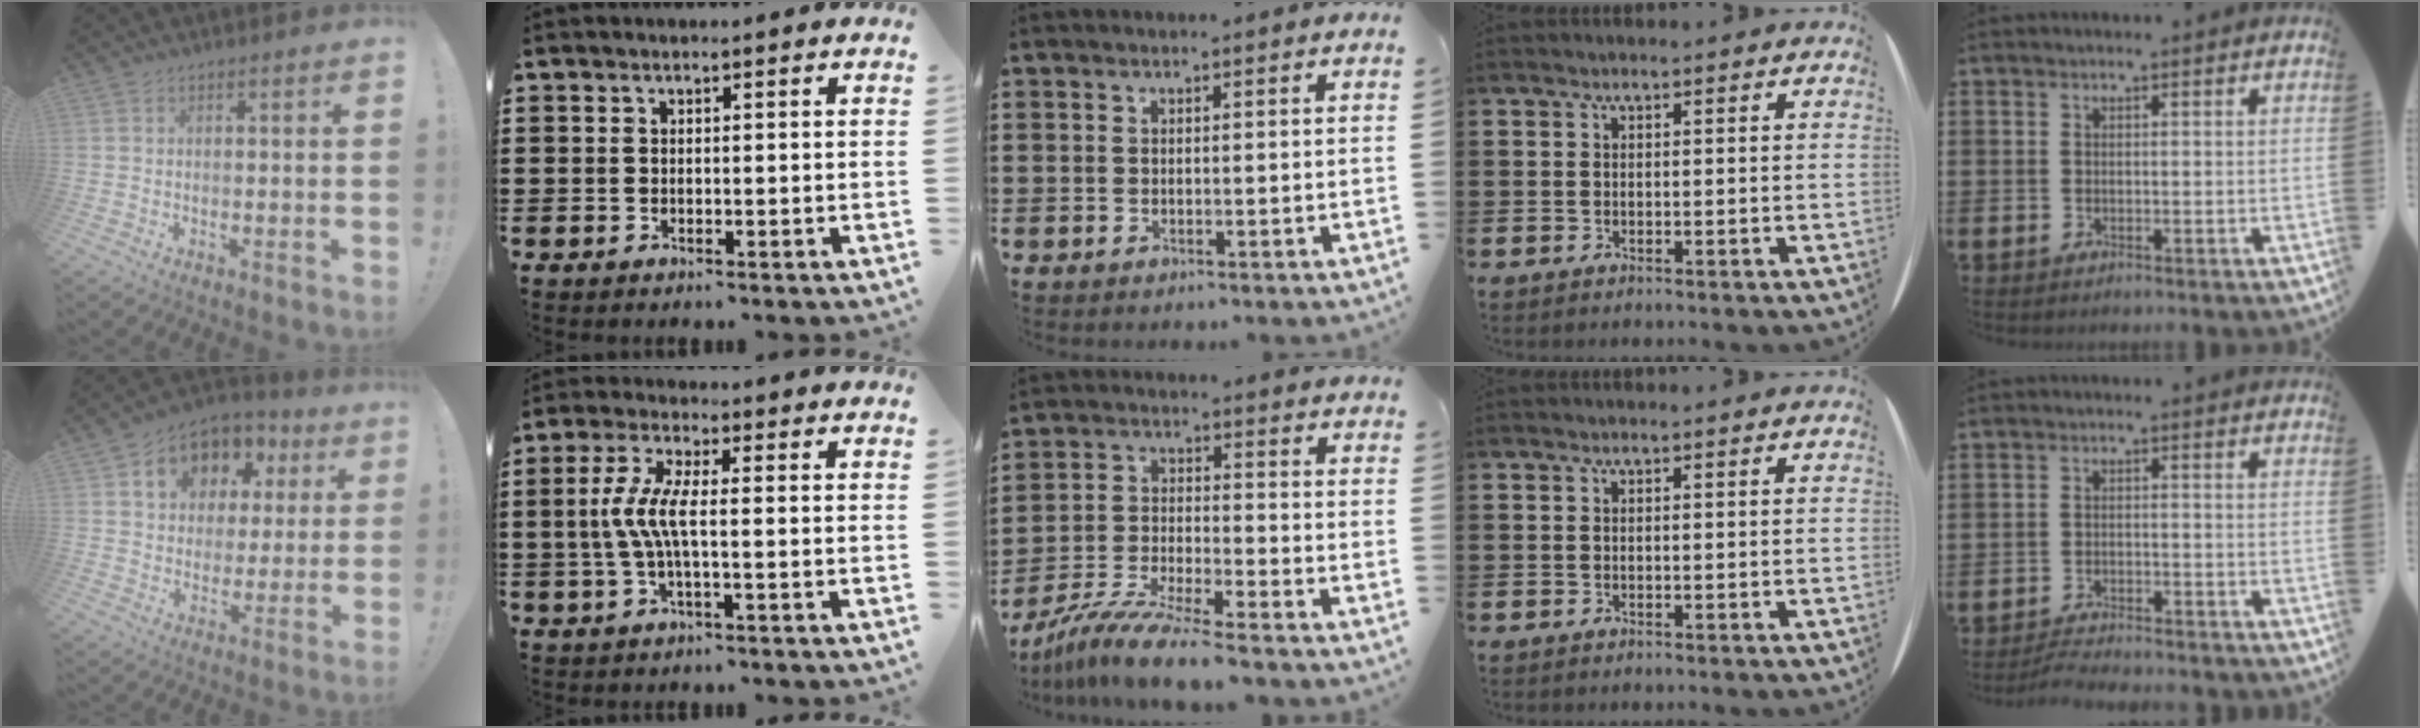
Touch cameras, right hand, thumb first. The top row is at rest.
{"thumb": {"total": 10.7, "force": [4.2, 8.9, 4.1], "torque": [-0.070, -0.024, 0.086]}, "index": {"total": 6.2, "force": [-0.6, 1.4, 6.0], "torque": [-0.144, -0.012, -0.024]}, "middle": {"total": 8.2, "force": [-7.3, -0.1, 3.6], "torque": [-0.072, 0.000, -0.141]}, "little": {"total": 2.5, "force": [-2.5, 0.0, 0.2], "torque": [-0.007, 0.004, -0.052]}}